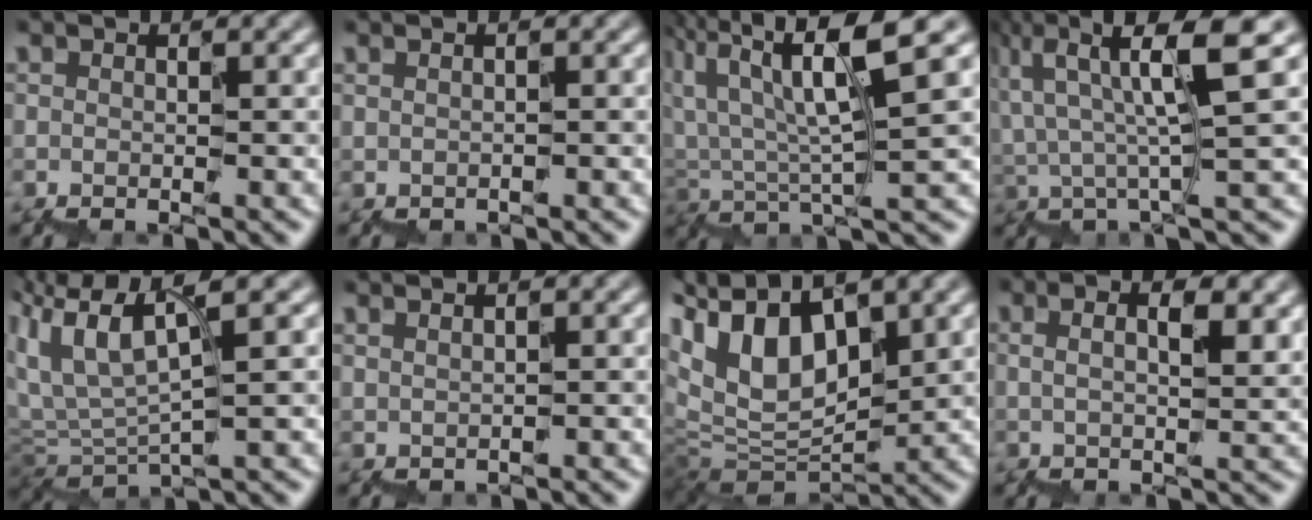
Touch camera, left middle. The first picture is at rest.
{"total": 0.0}
{"total": 6.5, "force": [3.0, 1.5, 5.6], "torque": [-0.102, 0.012, 0.052]}
{"total": 5.9, "force": [1.8, 1.2, 5.4], "torque": [-0.093, 0.017, 0.020]}
{"total": 5.1, "force": [2.9, 1.9, 3.7], "torque": [-0.099, 0.012, 0.057]}
{"total": 0.7, "force": [0.6, 0.3, -0.1], "torque": [0.007, 0.008, 0.008]}
{"total": 9.3, "force": [3.6, 5.6, 6.5], "torque": [-0.136, 0.026, 0.059]}
{"total": 3.5, "force": [1.3, 1.3, 3.0], "torque": [-0.032, 0.012, 0.014]}